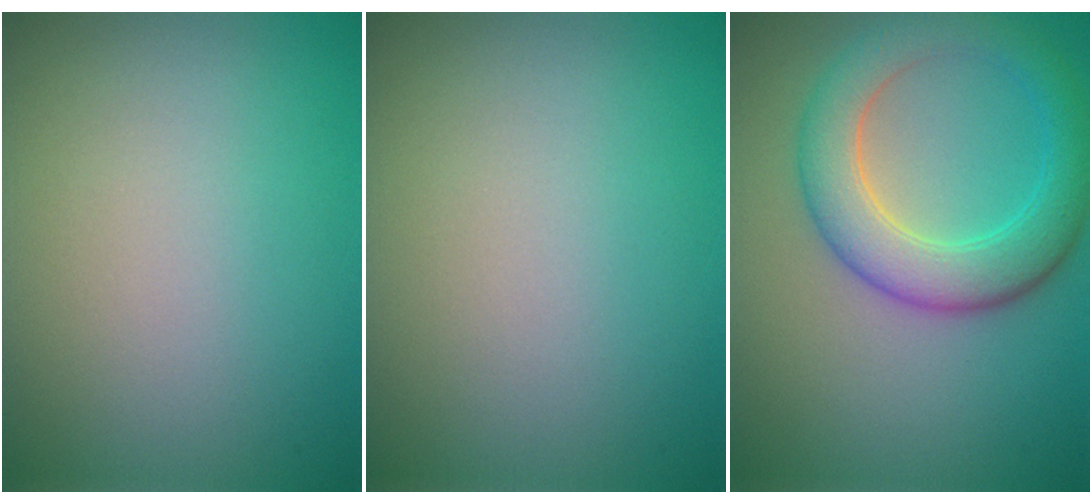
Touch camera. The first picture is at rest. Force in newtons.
{"total": 0.0}
{"total": 5.7, "press": 5.7, "slide": 0.1}